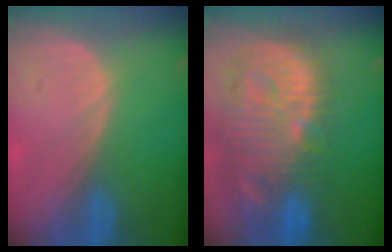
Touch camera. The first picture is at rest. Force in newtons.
{"total": 14.4, "press": 12.5, "slide": 7.0}